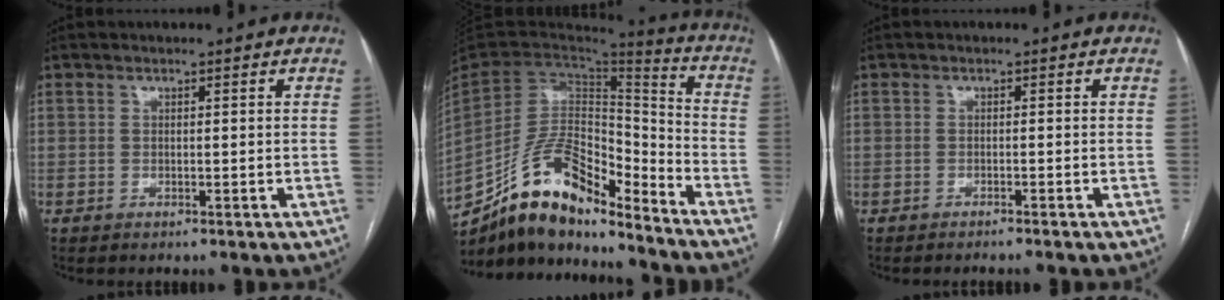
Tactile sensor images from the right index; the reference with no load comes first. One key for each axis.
{"total": 18.6, "fx": -15.1, "fy": 5.7, "fz": 9.2, "tx": -0.177, "ty": 0.033, "tz": -0.269}
{"total": 2.0, "fx": -1.8, "fy": -0.5, "fz": 0.9, "tx": -0.007, "ty": 0.004, "tz": -0.024}